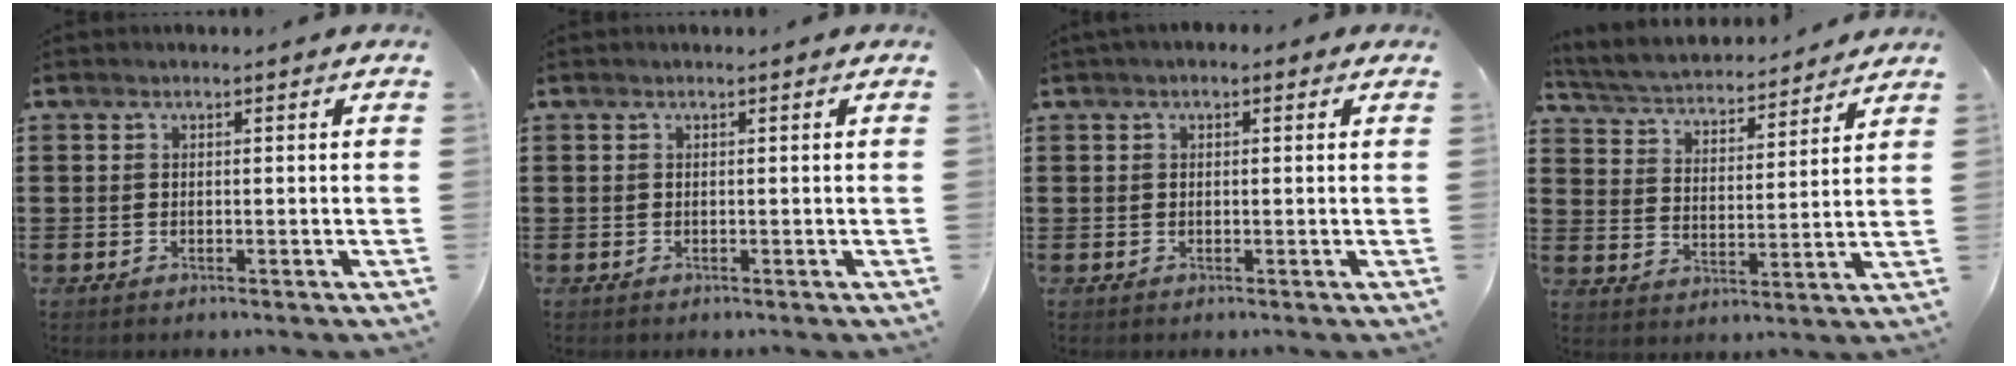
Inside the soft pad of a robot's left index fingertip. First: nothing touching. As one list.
[{"total": 0.0}, {"total": 1.1, "force": [0.2, 0.8, 0.8], "torque": [-0.016, 0.008, 0.002]}, {"total": 3.9, "force": [3.9, 0.3, 0.5], "torque": [-0.033, -0.030, 0.061]}]